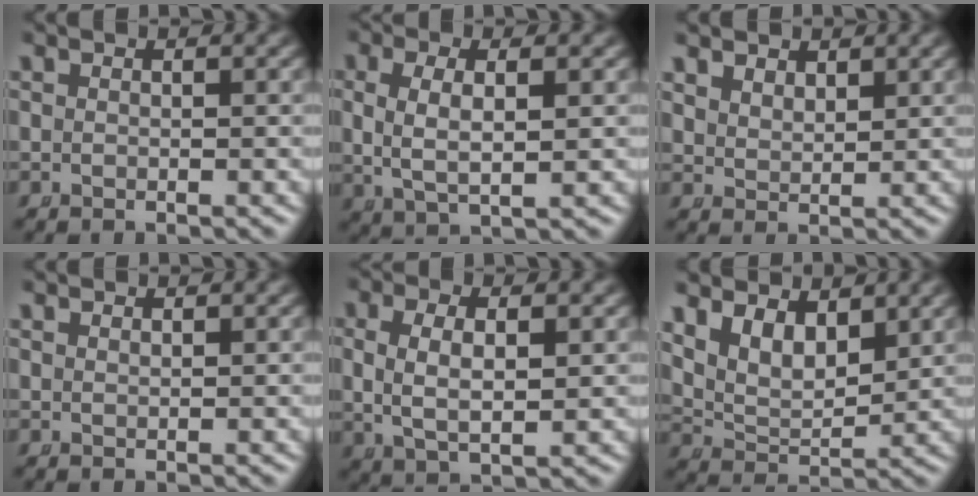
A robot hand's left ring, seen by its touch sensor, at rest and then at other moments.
{"total": 4.8, "force": [0.6, 2.7, 3.9], "torque": [-0.087, -0.009, 0.020]}
{"total": 2.5, "force": [2.0, 1.1, 0.8], "torque": [-0.021, -0.010, 0.050]}
{"total": 0.5, "force": [0.5, -0.2, 0.0], "torque": [0.002, -0.005, 0.015]}
{"total": 5.4, "force": [0.5, 3.3, 4.3], "torque": [-0.089, -0.009, 0.019]}
{"total": 6.7, "force": [2.9, 4.7, 3.8], "torque": [-0.079, -0.010, 0.048]}